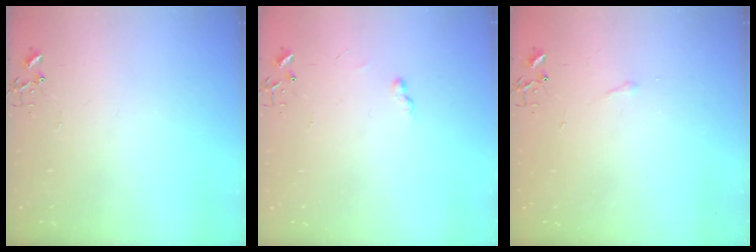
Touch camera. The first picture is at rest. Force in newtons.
{"total": 5.2, "press": 5.2, "slide": 0.4}
{"total": 2.9, "press": 2.9, "slide": 0.5}